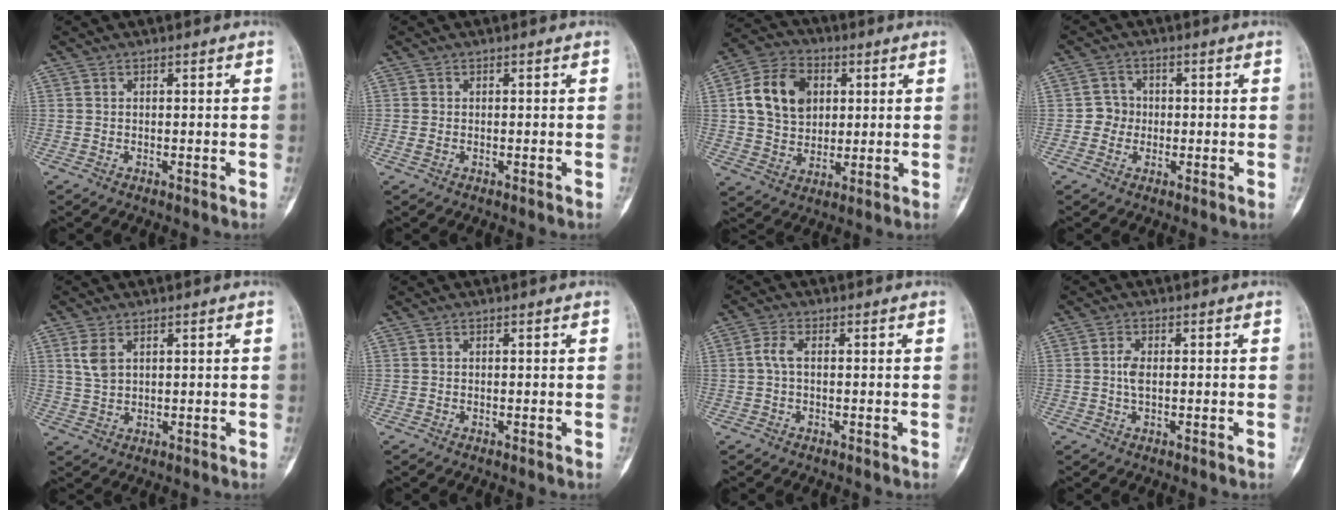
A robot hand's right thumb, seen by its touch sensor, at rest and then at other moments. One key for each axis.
{"total": 0.6, "fx": -0.2, "fy": 0.4, "fz": 0.4, "tx": -0.016, "ty": -0.002, "tz": -0.006}
{"total": 13.3, "fx": 2.9, "fy": 10.2, "fz": 8.0, "tx": -0.115, "ty": 0.003, "tz": 0.049}
{"total": 3.4, "fx": -0.4, "fy": 3.4, "fz": 0.7, "tx": 0.014, "ty": 0.010, "tz": -0.015}
{"total": 4.0, "fx": 1.7, "fy": 2.3, "fz": 2.7, "tx": -0.056, "ty": -0.003, "tz": 0.043}
{"total": 0.0}
{"total": 2.5, "fx": 0.0, "fy": 1.1, "fz": 2.2, "tx": -0.050, "ty": 0.002, "tz": -0.006}
{"total": 2.4, "fx": -0.1, "fy": 1.1, "fz": 2.2, "tx": -0.050, "ty": -0.001, "tz": -0.007}